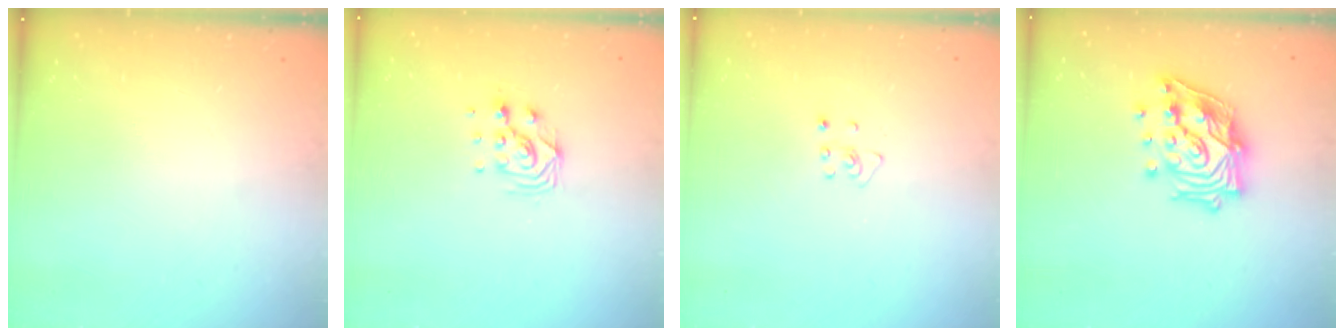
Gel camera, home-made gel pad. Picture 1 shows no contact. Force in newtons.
{"total": 7.8, "press": 7.8, "slide": 0.7}
{"total": 3.6, "press": 3.6, "slide": 0.2}
{"total": 18.9, "press": 18.7, "slide": 2.6}